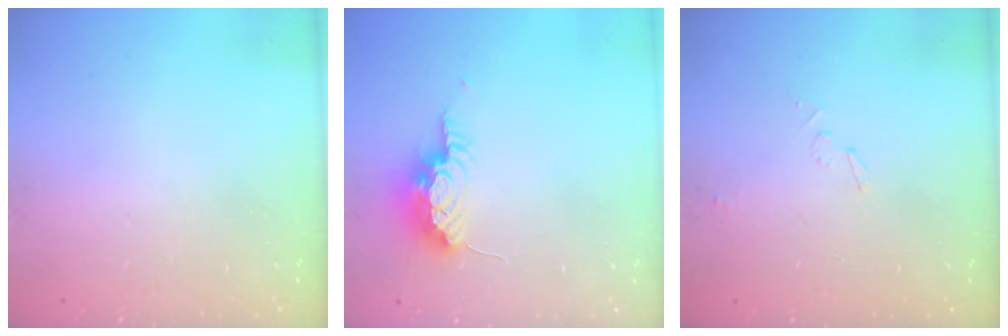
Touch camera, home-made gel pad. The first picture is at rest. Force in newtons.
{"total": 15.1, "press": 10.5, "slide": 10.8}
{"total": 2.9, "press": 2.9, "slide": 0.3}